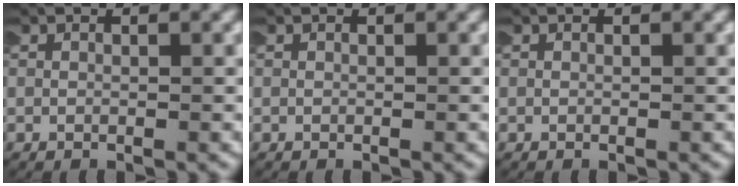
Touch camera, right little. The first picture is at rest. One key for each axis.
{"total": 0.0}
{"total": 0.0}